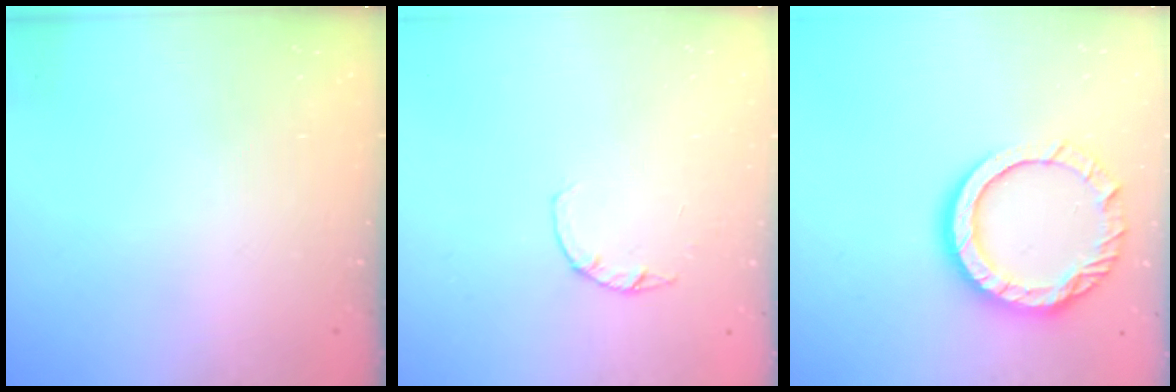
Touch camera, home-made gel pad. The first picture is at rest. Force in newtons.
{"total": 2.2, "press": 2.2, "slide": 0.4}
{"total": 13.9, "press": 13.9, "slide": 1.0}